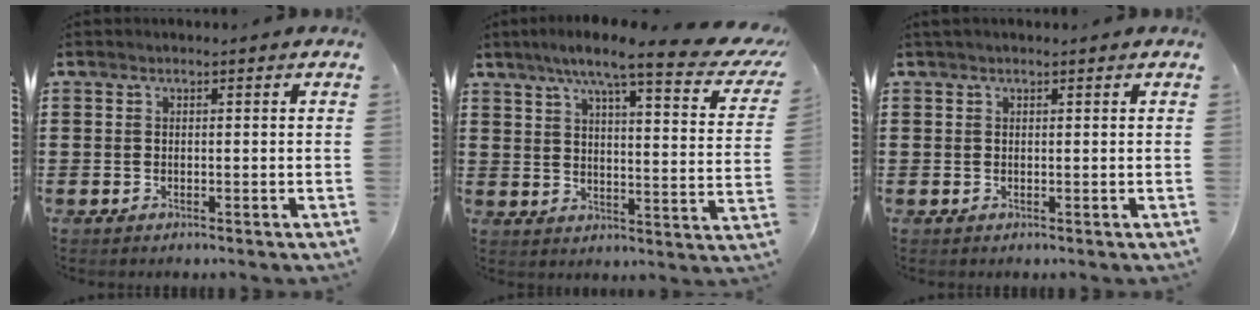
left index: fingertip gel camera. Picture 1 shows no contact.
{"total": 9.5, "force": [7.1, 0.8, 6.3], "torque": [-0.121, -0.041, 0.112]}
{"total": 0.6, "force": [0.4, 0.4, 0.2], "torque": [-0.006, 0.004, 0.007]}